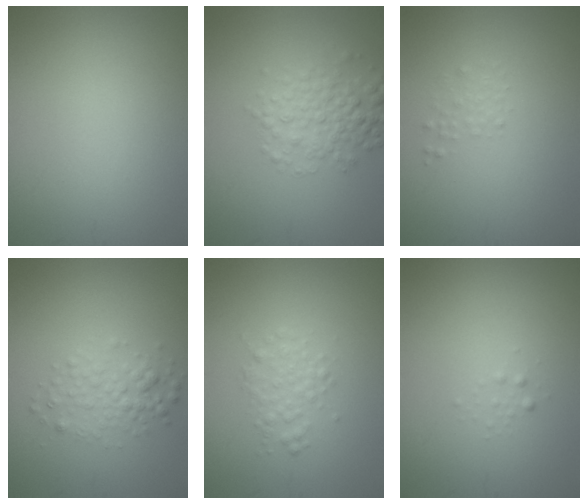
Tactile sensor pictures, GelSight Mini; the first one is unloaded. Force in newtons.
{"total": 3.9, "press": 3.9, "slide": 0.1}
{"total": 1.0, "press": 1.0, "slide": 0.0}
{"total": 2.5, "press": 2.5, "slide": 0.1}
{"total": 2.0, "press": 2.0, "slide": 0.0}
{"total": 0.6, "press": 0.6, "slide": 0.0}